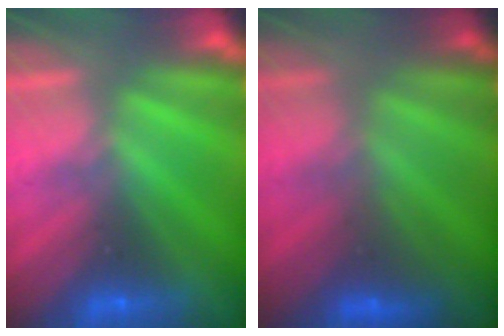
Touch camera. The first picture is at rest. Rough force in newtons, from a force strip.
{"total": 2.9}